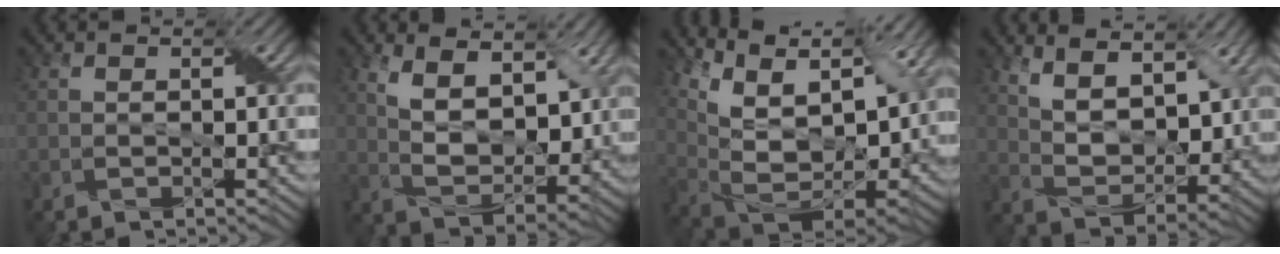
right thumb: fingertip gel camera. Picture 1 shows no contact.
{"total": 9.8, "force": [4.6, 5.0, 7.1], "torque": [-0.145, -0.005, 0.084]}
{"total": 16.7, "force": [9.7, 7.8, 11.2], "torque": [-0.219, 0.029, 0.165]}
{"total": 10.1, "force": [6.0, 4.9, 6.6], "torque": [-0.142, -0.003, 0.106]}